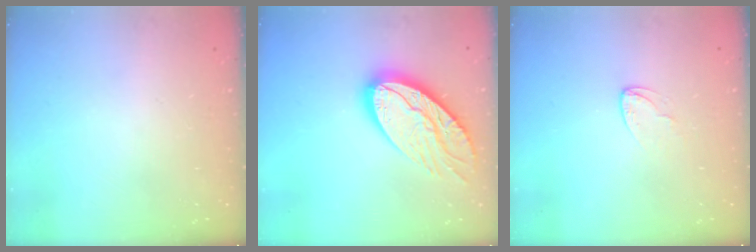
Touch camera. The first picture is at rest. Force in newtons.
{"total": 18.3, "press": 18.3, "slide": 1.5}
{"total": 2.9, "press": 2.9, "slide": 0.2}